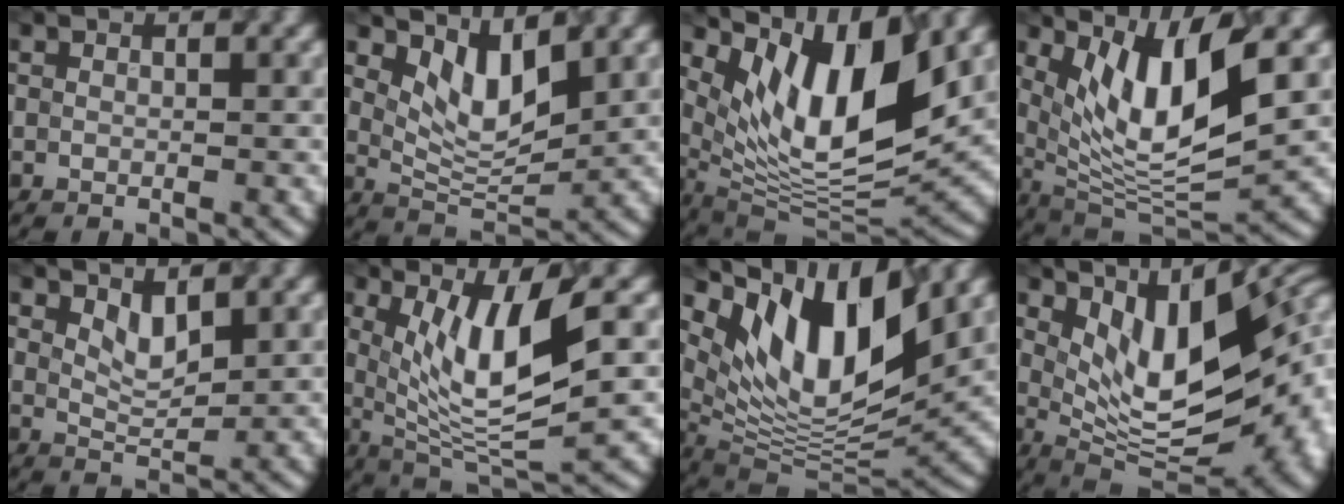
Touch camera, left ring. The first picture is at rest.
{"total": 4.7, "force": [2.3, 2.0, 3.5], "torque": [-0.070, -0.012, 0.045]}
{"total": 11.4, "force": [4.7, 4.2, 9.5], "torque": [-0.159, -0.016, 0.094]}
{"total": 9.3, "force": [3.0, 3.2, 8.2], "torque": [-0.148, -0.016, 0.057]}
{"total": 2.2, "force": [1.4, 0.9, 1.5], "torque": [-0.029, -0.008, 0.029]}
{"total": 8.3, "force": [1.5, 2.3, 7.8], "torque": [-0.139, -0.017, 0.035]}
{"total": 12.0, "force": [6.5, 4.3, 9.1], "torque": [-0.147, -0.010, 0.128]}
{"total": 14.4, "force": [2.9, 5.9, 12.8], "torque": [-0.165, 0.004, 0.057]}